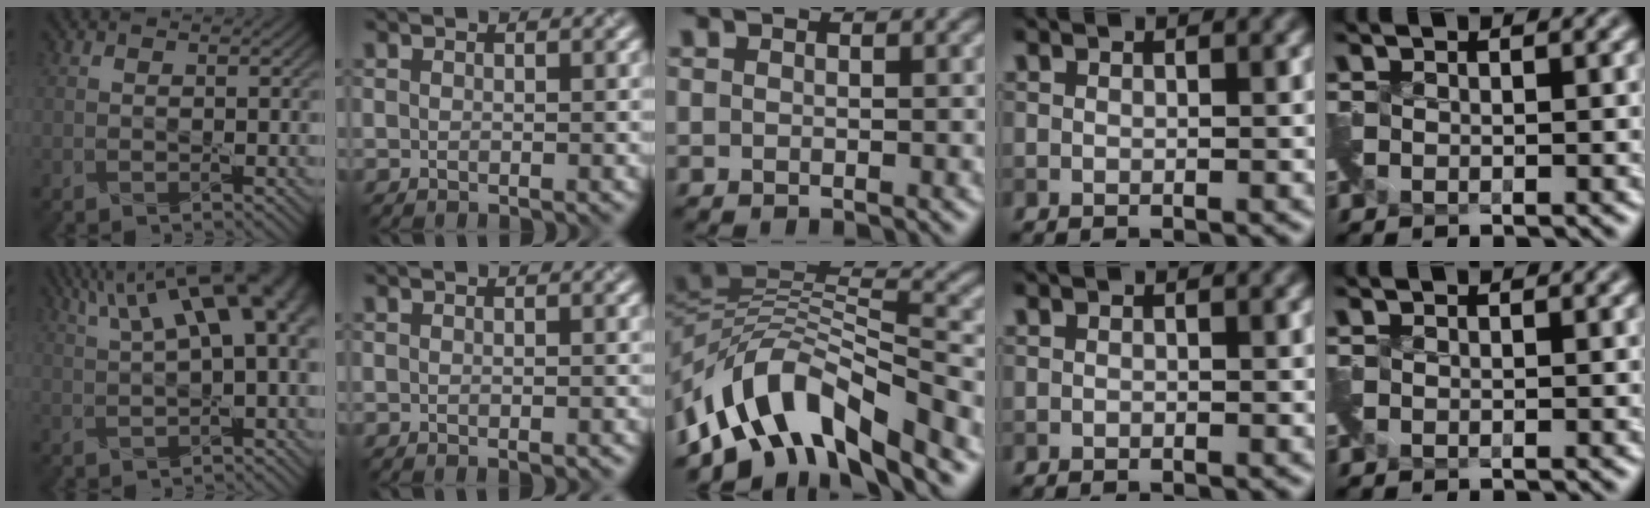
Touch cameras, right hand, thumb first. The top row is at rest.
{"thumb": {"total": 12.4, "force": [4.7, 4.2, 10.7], "torque": [-0.168, 0.022, 0.074]}, "index": {"total": 0.7, "force": [-0.4, 0.1, 0.5], "torque": [-0.007, -0.002, -0.003]}, "middle": {"total": 9.6, "force": [-5.8, 3.9, 6.6], "torque": [-0.104, 0.012, -0.115]}}